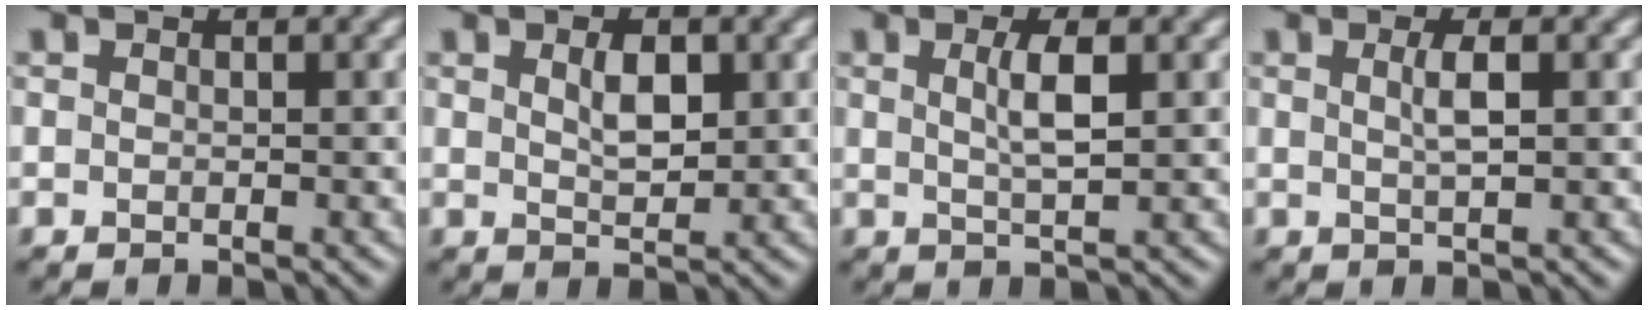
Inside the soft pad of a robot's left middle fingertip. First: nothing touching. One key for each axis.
{"total": 2.6, "fx": 0.9, "fy": 1.2, "fz": 2.2, "tx": -0.040, "ty": 0.001, "tz": 0.017}
{"total": 3.0, "fx": 0.8, "fy": 0.7, "fz": 2.8, "tx": -0.049, "ty": 0.003, "tz": 0.013}
{"total": 2.0, "fx": 0.5, "fy": 0.4, "fz": 1.9, "tx": -0.034, "ty": 0.004, "tz": 0.006}